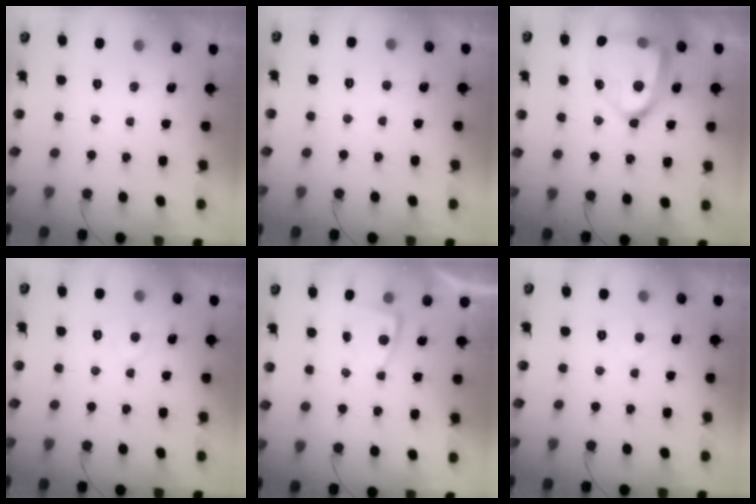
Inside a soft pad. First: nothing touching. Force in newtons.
{"total": 1.7, "press": 1.7, "slide": 0.2}
{"total": 22.5, "press": 22.4, "slide": 2.0}
{"total": 4.3, "press": 4.2, "slide": 0.4}
{"total": 2.3, "press": 2.2, "slide": 0.4}
{"total": 2.8, "press": 2.8, "slide": 0.3}